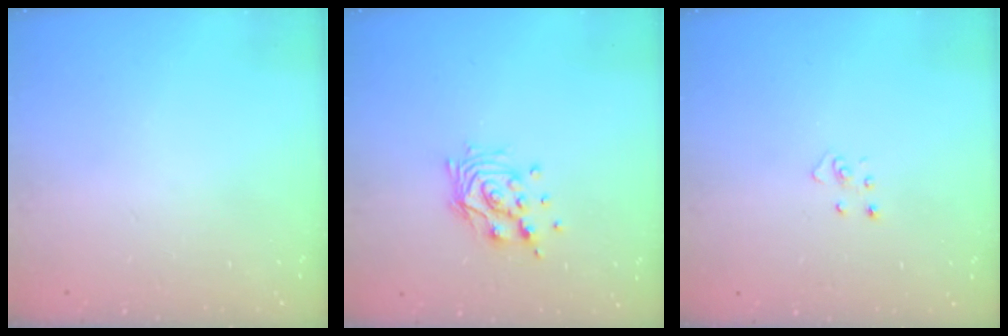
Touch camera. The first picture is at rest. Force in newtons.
{"total": 11.1, "press": 11.0, "slide": 0.9}
{"total": 3.1, "press": 3.1, "slide": 0.2}